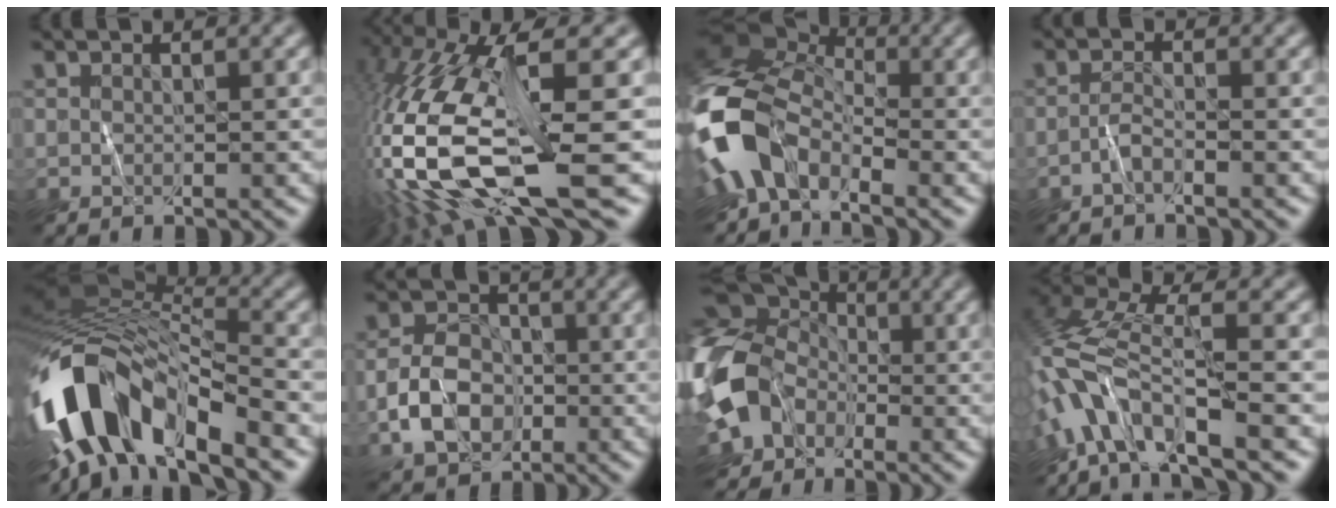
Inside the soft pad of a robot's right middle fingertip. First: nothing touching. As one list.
[{"total": 15.1, "force": [-3.4, 4.7, 14.0], "torque": [-0.311, -0.007, -0.055]}, {"total": 8.8, "force": [-3.3, 5.5, 6.0], "torque": [-0.125, 0.003, -0.085]}, {"total": 1.2, "force": [-0.8, 0.1, 0.8], "torque": [-0.021, 0.005, -0.019]}, {"total": 13.1, "force": [-6.0, 6.2, 9.9], "torque": [-0.184, 0.012, -0.112]}, {"total": 5.0, "force": [-1.4, 3.6, 3.2], "torque": [-0.058, 0.004, -0.028]}, {"total": 13.9, "force": [-3.3, 11.6, 6.9], "torque": [-0.166, -0.023, -0.089]}, {"total": 8.9, "force": [-4.0, 2.9, 7.5], "torque": [-0.153, 0.017, -0.092]}]